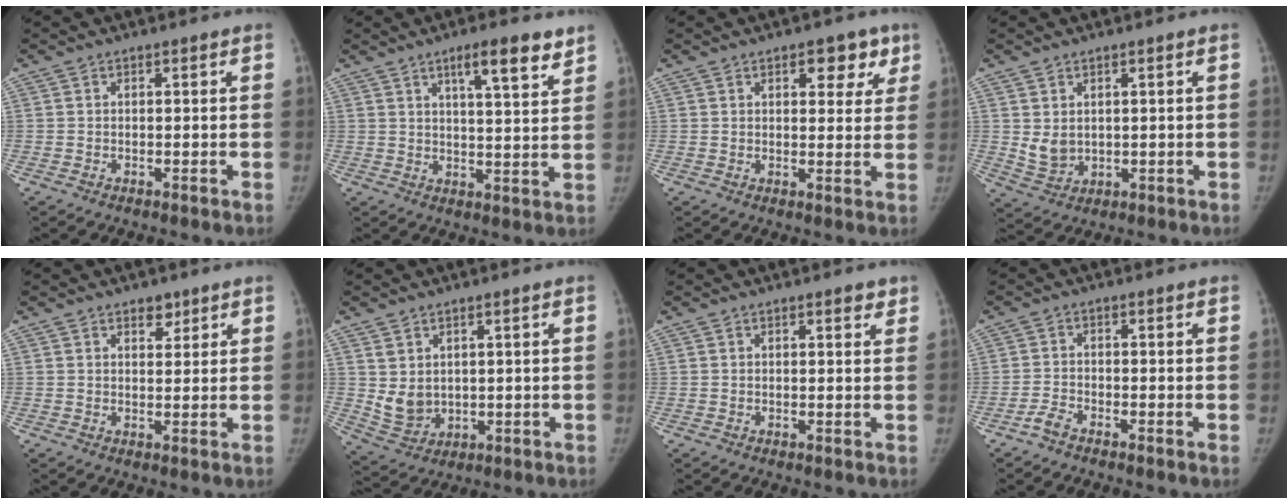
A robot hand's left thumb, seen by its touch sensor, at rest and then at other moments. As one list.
[{"total": 8.6, "force": [5.5, 1.7, 6.4], "torque": [-0.086, -0.031, 0.084]}, {"total": 6.8, "force": [3.6, 3.8, 4.3], "torque": [-0.014, -0.012, 0.040]}, {"total": 4.2, "force": [0.8, 3.3, 2.5], "torque": [-0.034, -0.013, 0.030]}, {"total": 2.7, "force": [1.8, 1.6, 1.1], "torque": [0.003, -0.011, 0.028]}, {"total": 5.6, "force": [1.2, 4.5, 3.1], "torque": [-0.044, -0.016, 0.044]}, {"total": 1.7, "force": [1.2, 0.7, 1.0], "torque": [-0.004, -0.005, 0.012]}, {"total": 2.3, "force": [-2.0, 0.6, 1.0], "torque": [-0.025, 0.009, -0.042]}]